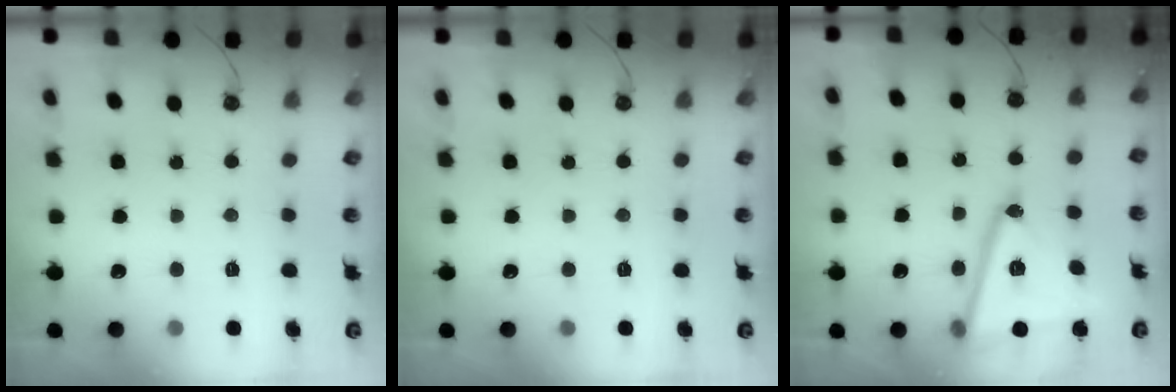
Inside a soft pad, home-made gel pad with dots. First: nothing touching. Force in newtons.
{"total": 0.0}
{"total": 21.1, "press": 21.0, "slide": 1.8}